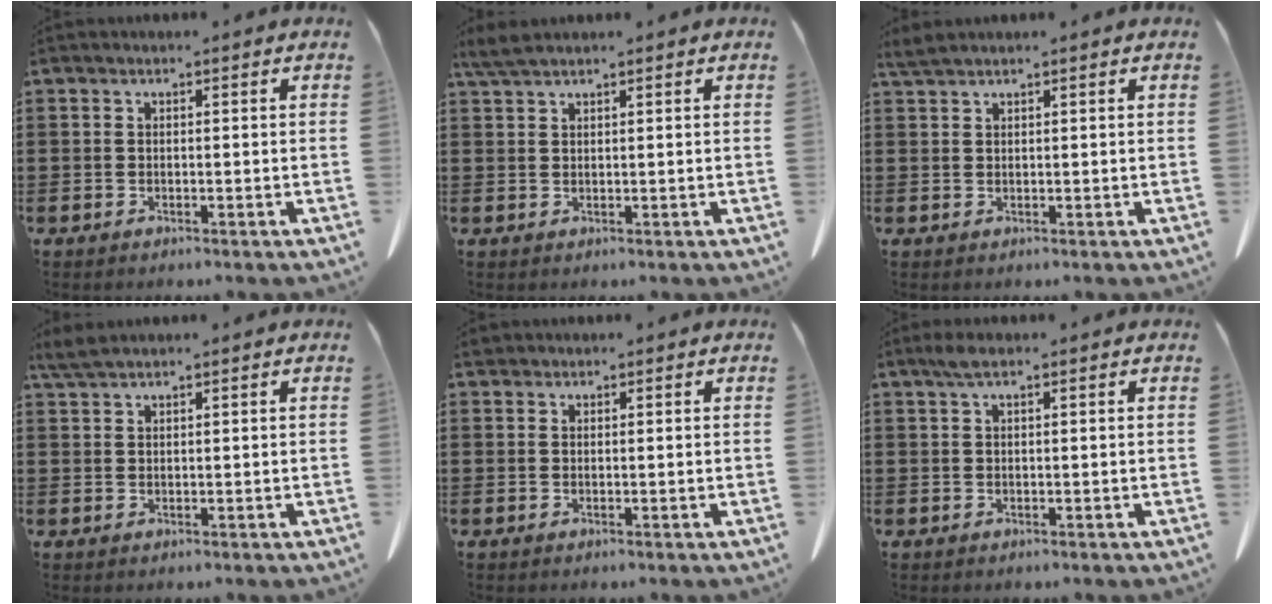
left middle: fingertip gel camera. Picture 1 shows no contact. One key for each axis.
{"total": 2.5, "fx": 1.9, "fy": 0.3, "fz": 1.6, "tx": -0.036, "ty": -0.001, "tz": 0.037}
{"total": 1.6, "fx": 1.4, "fy": 0.0, "fz": 0.8, "tx": -0.020, "ty": -0.002, "tz": 0.027}
{"total": 2.3, "fx": 1.8, "fy": 0.3, "fz": 1.4, "tx": -0.031, "ty": 0.000, "tz": 0.035}
{"total": 0.8, "fx": 0.6, "fy": 0.4, "fz": 0.2, "tx": -0.008, "ty": 0.002, "tz": 0.013}
{"total": 1.9, "fx": 1.0, "fy": 0.5, "fz": 1.5, "tx": -0.033, "ty": 0.002, "tz": 0.017}